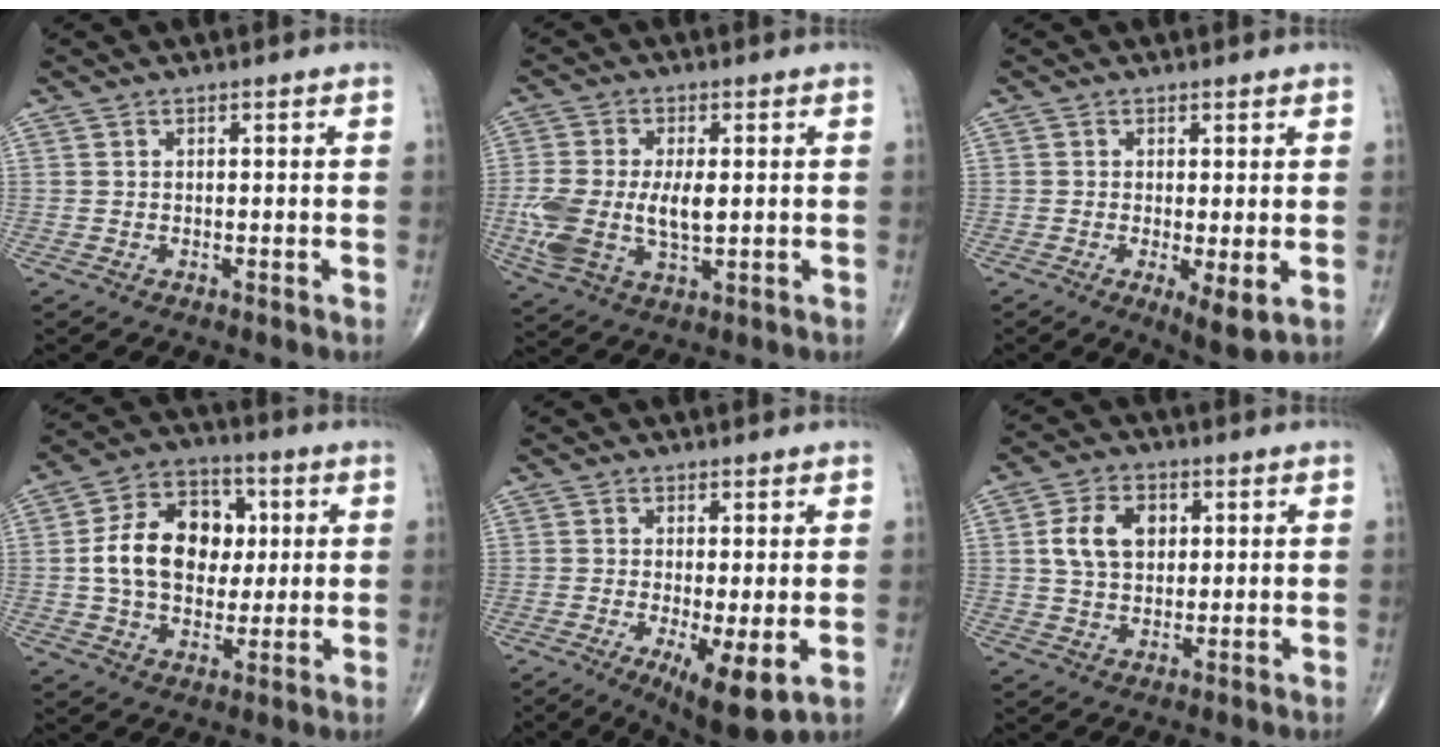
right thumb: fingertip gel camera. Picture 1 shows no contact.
{"total": 12.2, "force": [-0.5, 6.4, 10.4], "torque": [-0.236, -0.008, -0.003]}
{"total": 4.6, "force": [-0.7, 1.2, 4.4], "torque": [-0.076, -0.018, -0.012]}
{"total": 15.7, "force": [1.5, 11.4, 10.6], "torque": [-0.147, 0.016, 0.024]}
{"total": 8.6, "force": [-2.1, 2.3, 8.0], "torque": [-0.131, -0.026, -0.030]}
{"total": 8.4, "force": [1.9, 5.8, 5.8], "torque": [-0.090, 0.001, 0.034]}